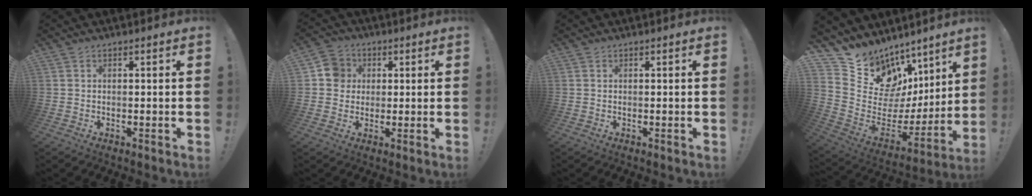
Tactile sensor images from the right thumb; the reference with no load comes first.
{"total": 7.5, "force": [1.2, 7.2, 2.0], "torque": [-0.016, 0.003, 0.024]}
{"total": 0.0}
{"total": 11.7, "force": [8.3, 7.7, 2.8], "torque": [-0.051, -0.097, 0.172]}